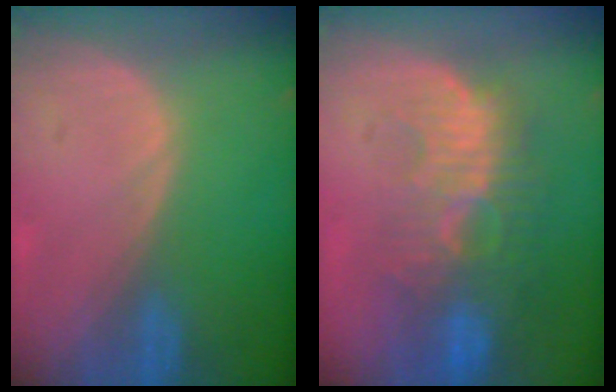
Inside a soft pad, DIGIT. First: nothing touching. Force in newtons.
{"total": 10.7, "press": 9.4, "slide": 5.0}